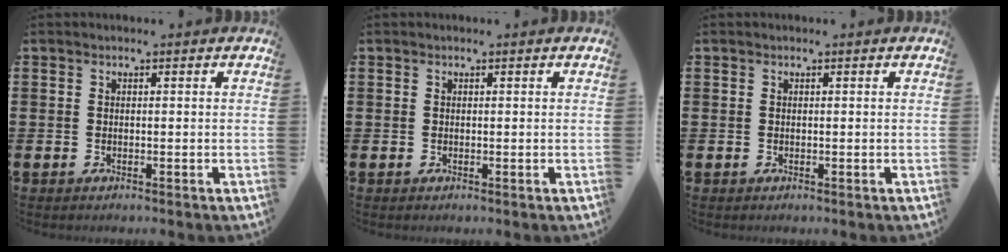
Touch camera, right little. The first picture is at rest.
{"total": 0.0}
{"total": 0.0}